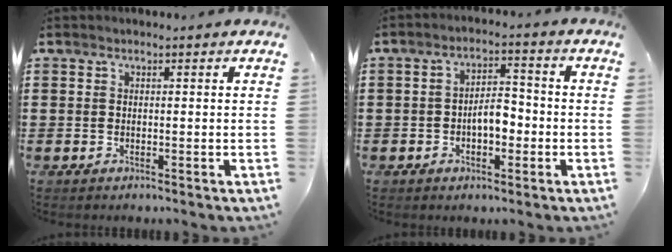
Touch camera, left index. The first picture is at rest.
{"total": 4.7, "force": [-1.1, 2.2, 4.0], "torque": [-0.063, 0.007, -0.024]}